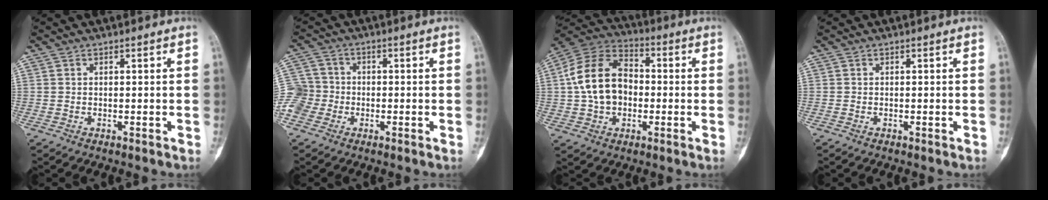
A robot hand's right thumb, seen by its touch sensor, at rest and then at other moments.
{"total": 7.9, "force": [-2.7, 7.1, 2.3], "torque": [-0.046, 0.021, -0.053]}
{"total": 15.0, "force": [-0.3, 10.7, 10.4], "torque": [-0.174, 0.032, -0.014]}
{"total": 0.0}